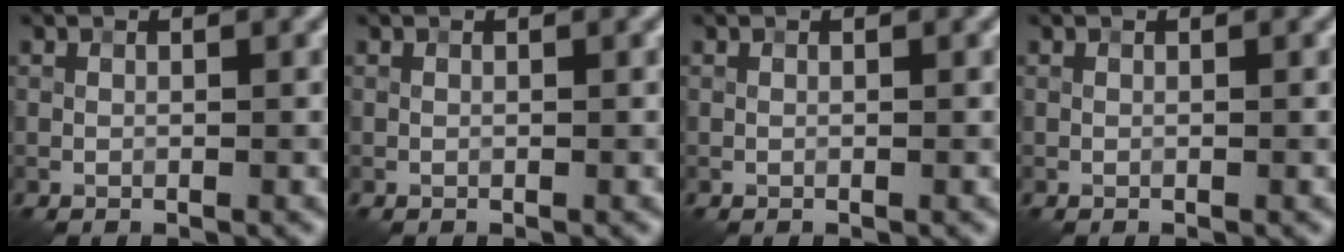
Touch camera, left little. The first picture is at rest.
{"total": 0.0}
{"total": 0.0}
{"total": 0.0}